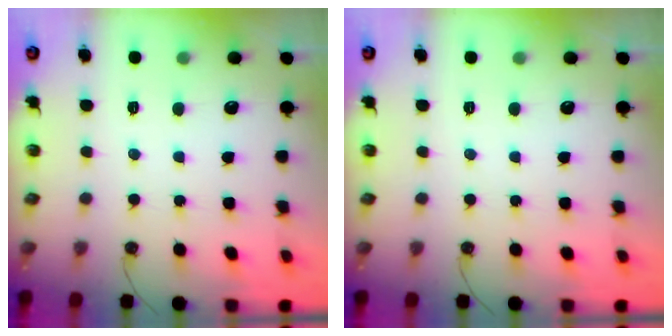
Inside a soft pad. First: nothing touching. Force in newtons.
{"total": 0.0}